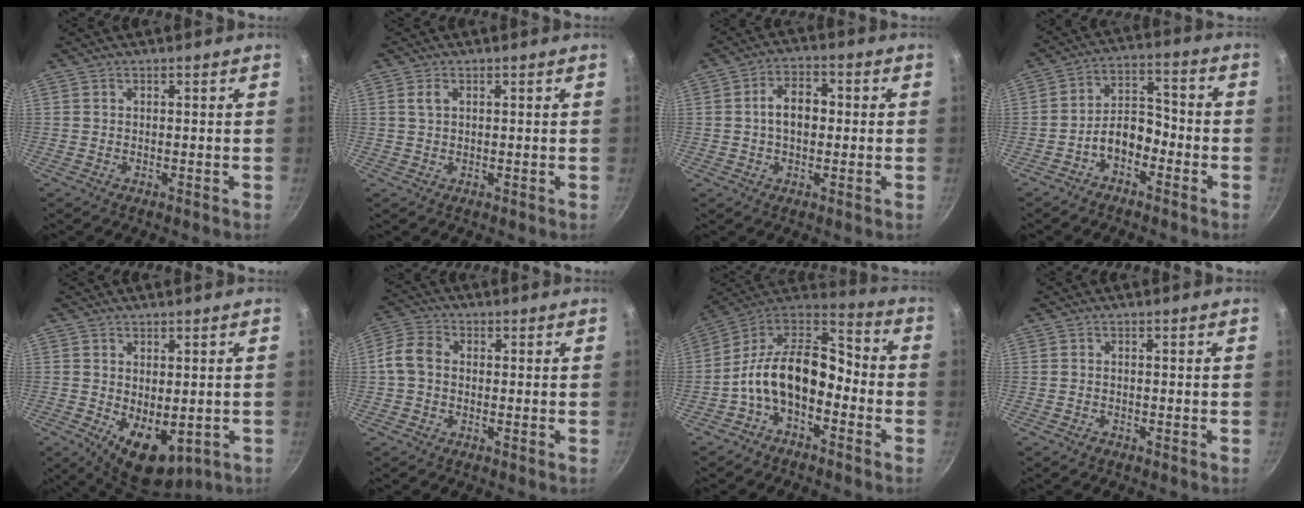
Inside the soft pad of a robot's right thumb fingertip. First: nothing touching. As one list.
[{"total": 1.7, "force": [0.6, 1.0, 1.3], "torque": [-0.029, 0.006, 0.015]}, {"total": 7.0, "force": [0.2, 4.5, 5.4], "torque": [-0.077, 0.020, -0.004]}, {"total": 8.0, "force": [-3.4, 5.0, 5.2], "torque": [-0.070, 0.048, -0.070]}, {"total": 10.7, "force": [-3.0, 5.9, 8.4], "torque": [-0.110, -0.008, -0.023]}, {"total": 5.8, "force": [-0.1, 4.4, 3.8], "torque": [-0.073, 0.018, -0.011]}, {"total": 15.5, "force": [-3.9, 9.1, 11.9], "torque": [-0.185, 0.078, -0.079]}, {"total": 0.8, "force": [-0.6, 0.4, 0.3], "torque": [-0.007, 0.002, -0.012]}]